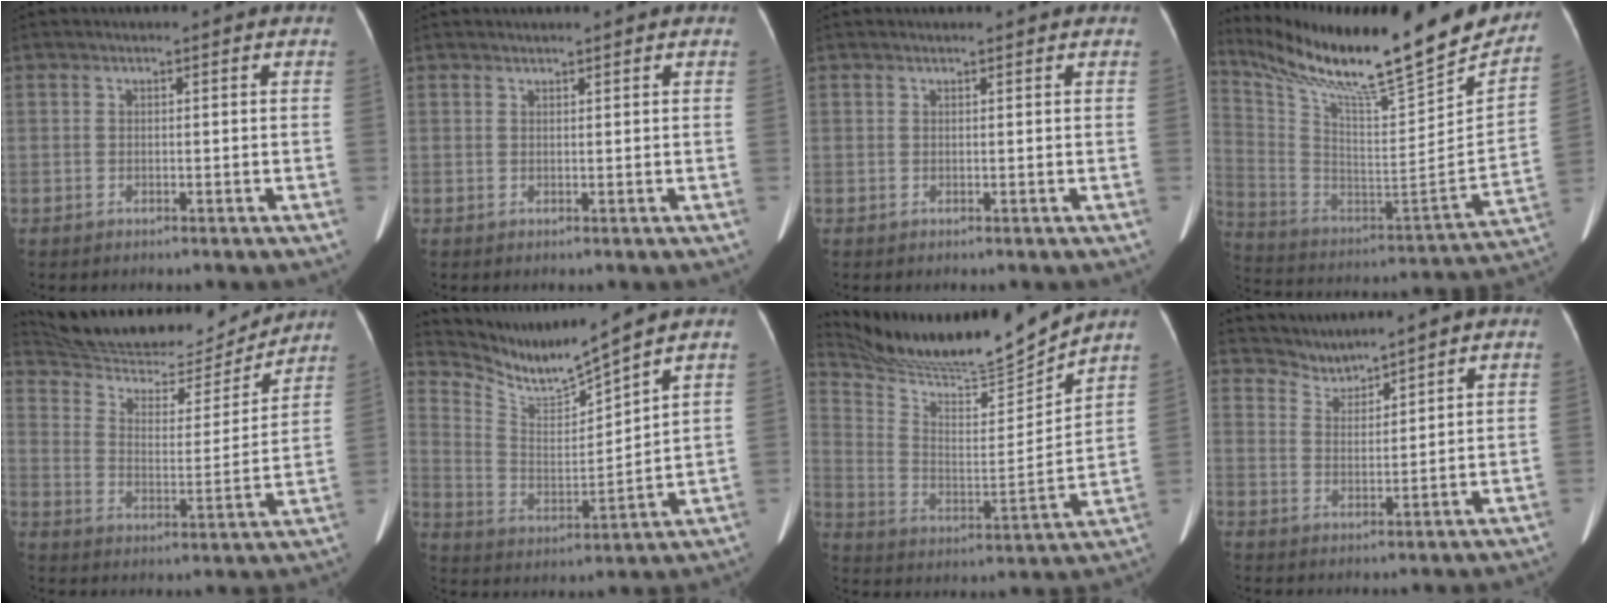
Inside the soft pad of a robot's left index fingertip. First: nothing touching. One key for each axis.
{"total": 1.2, "fx": 1.2, "fy": 0.1, "fz": 0.4, "tx": -0.007, "ty": 0.015, "tz": 0.022}
{"total": 1.0, "fx": 0.9, "fy": 0.1, "fz": 0.2, "tx": -0.011, "ty": 0.011, "tz": 0.015}
{"total": 31.0, "fx": 25.7, "fy": 3.9, "fz": 16.9, "tx": -0.298, "ty": -0.059, "tz": 0.384}
{"total": 19.6, "fx": 18.5, "fy": 3.7, "fz": 5.1, "tx": -0.088, "ty": -0.012, "tz": 0.282}
{"total": 10.6, "fx": 10.0, "fy": -1.4, "fz": 3.0, "tx": -0.076, "ty": -0.007, "tz": 0.205}
{"total": 16.4, "fx": 15.7, "fy": -1.4, "fz": 4.5, "tx": -0.103, "ty": -0.035, "tz": 0.273}
{"total": 4.0, "fx": 4.0, "fy": -0.2, "fz": -0.6, "tx": 0.006, "ty": 0.004, "tz": 0.083}